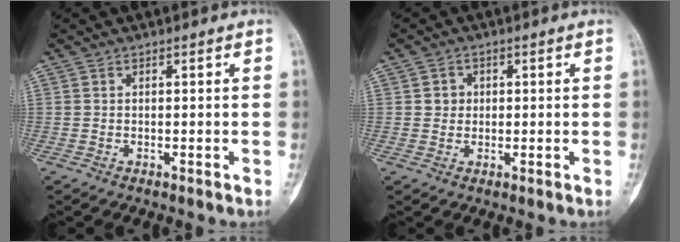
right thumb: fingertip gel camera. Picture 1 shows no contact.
{"total": 2.4, "force": [0.4, 2.3, 0.7], "torque": [0.003, 0.003, 0.003]}